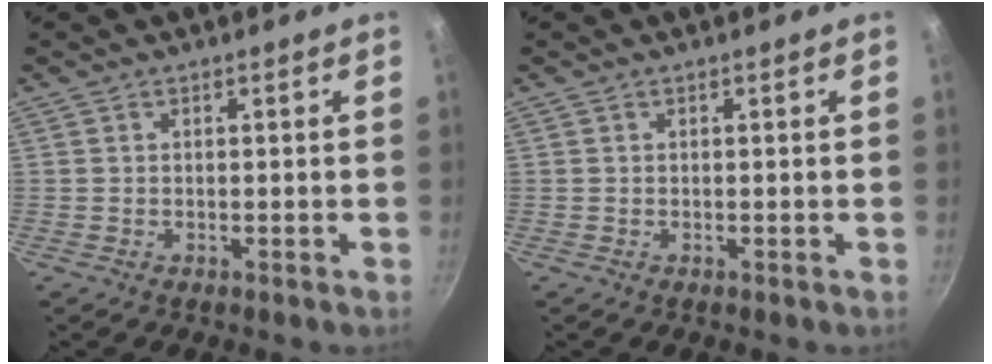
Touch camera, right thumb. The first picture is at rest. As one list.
[{"total": 0.0}]